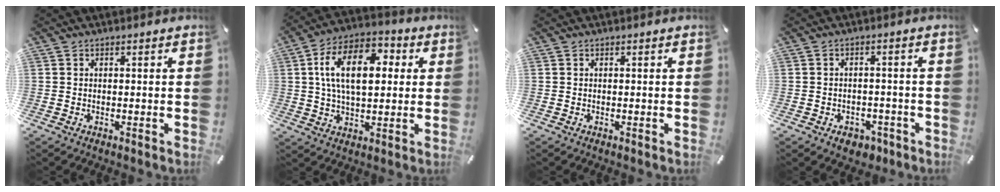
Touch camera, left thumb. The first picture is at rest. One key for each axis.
{"total": 15.1, "fx": 3.0, "fy": 9.0, "fz": 11.8, "tx": -0.213, "ty": 0.008, "tz": 0.049}
{"total": 0.0}
{"total": 4.5, "fx": -2.6, "fy": 3.2, "fz": 1.9, "tx": -0.033, "ty": 0.014, "tz": -0.045}